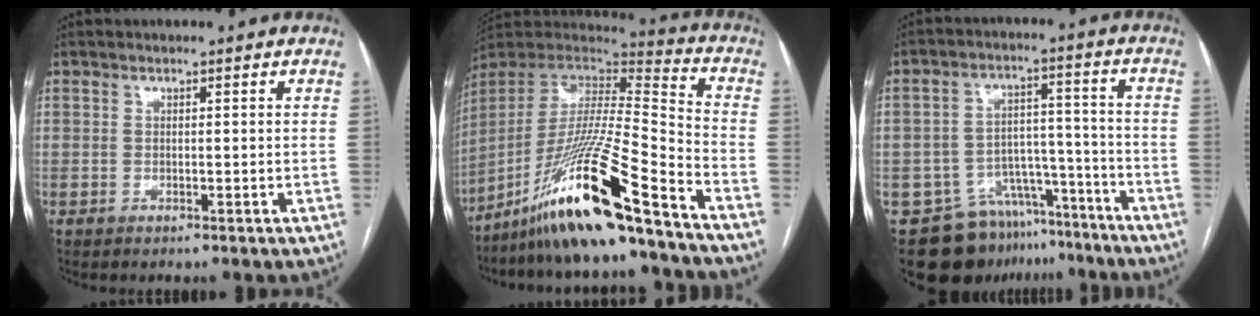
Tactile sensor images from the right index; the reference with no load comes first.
{"total": 20.4, "force": [-13.9, 0.2, 14.9], "torque": [-0.318, -0.025, -0.261]}
{"total": 13.6, "force": [-10.6, 8.1, 2.5], "torque": [-0.030, 0.053, -0.150]}